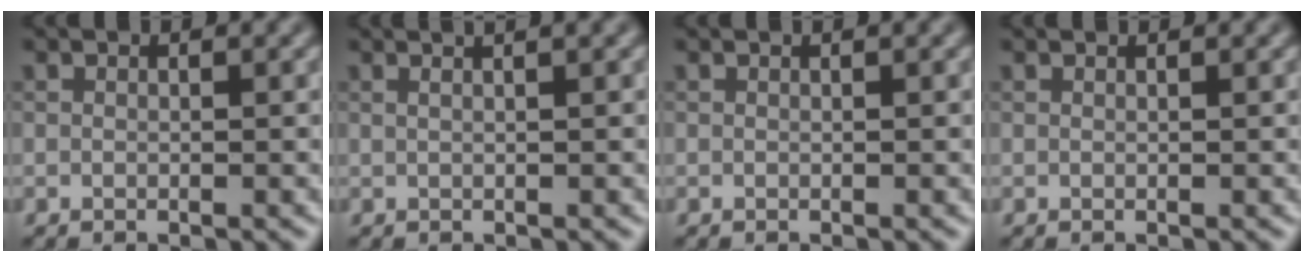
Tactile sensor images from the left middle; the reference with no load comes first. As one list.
[{"total": 4.0, "force": [2.3, 1.8, 2.8], "torque": [-0.015, 0.029, -0.001]}, {"total": 0.0}, {"total": 0.8, "force": [0.7, 0.2, 0.3], "torque": [-0.003, -0.003, 0.003]}]